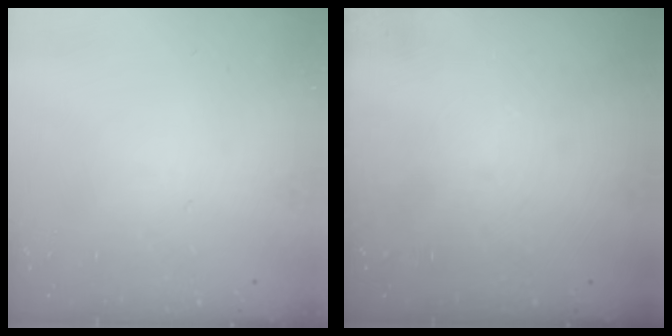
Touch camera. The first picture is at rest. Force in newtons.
{"total": 0.0}